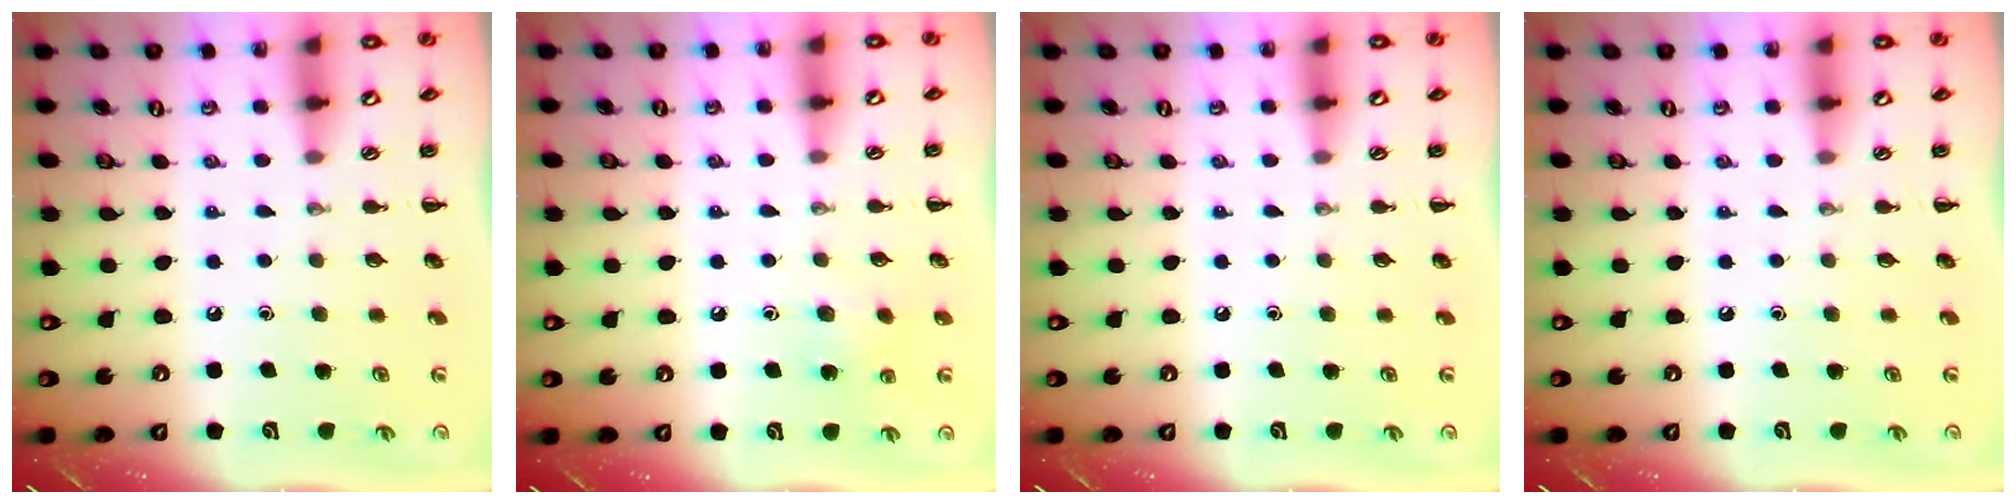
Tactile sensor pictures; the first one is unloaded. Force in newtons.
{"total": 6.8, "press": 6.6, "slide": 1.7}
{"total": 0.0}
{"total": 0.0}